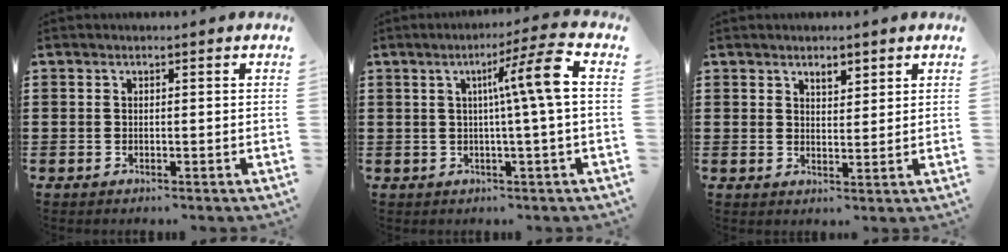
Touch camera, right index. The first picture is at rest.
{"total": 8.0, "force": [1.0, -0.9, 7.8], "torque": [-0.132, -0.008, 0.002]}
{"total": 2.2, "force": [1.7, 0.9, 1.0], "torque": [-0.015, -0.001, 0.030]}